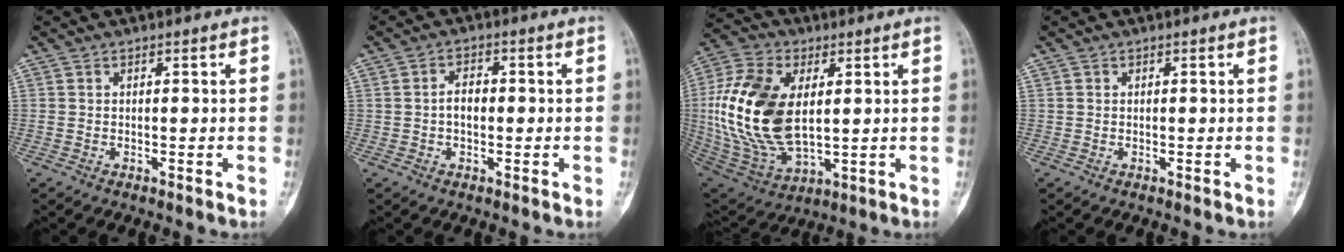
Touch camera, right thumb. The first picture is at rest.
{"total": 3.5, "force": [-0.2, 2.3, 2.6], "torque": [-0.039, 0.012, -0.008]}
{"total": 22.0, "force": [2.6, 12.8, 17.7], "torque": [-0.362, -0.014, 0.056]}
{"total": 0.0}